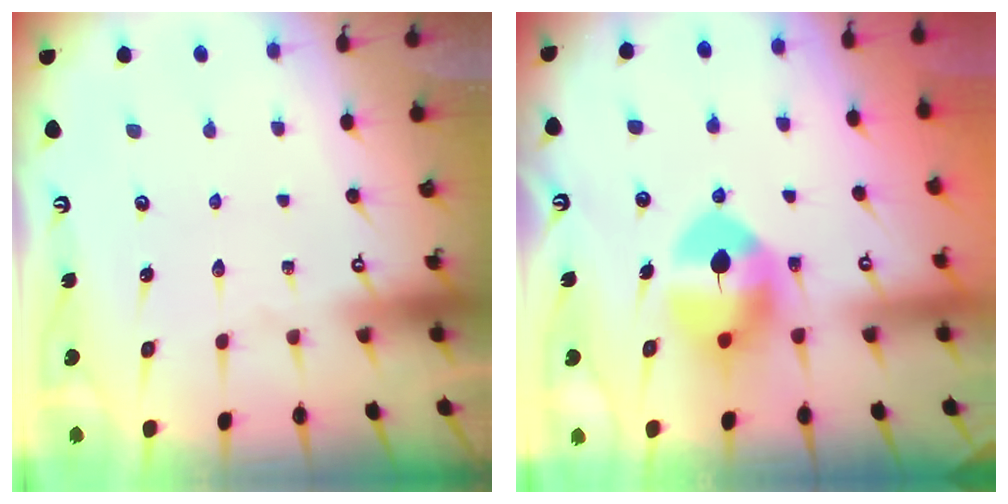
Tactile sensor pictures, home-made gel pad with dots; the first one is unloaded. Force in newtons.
{"total": 9.7, "press": 9.5, "slide": 1.9}